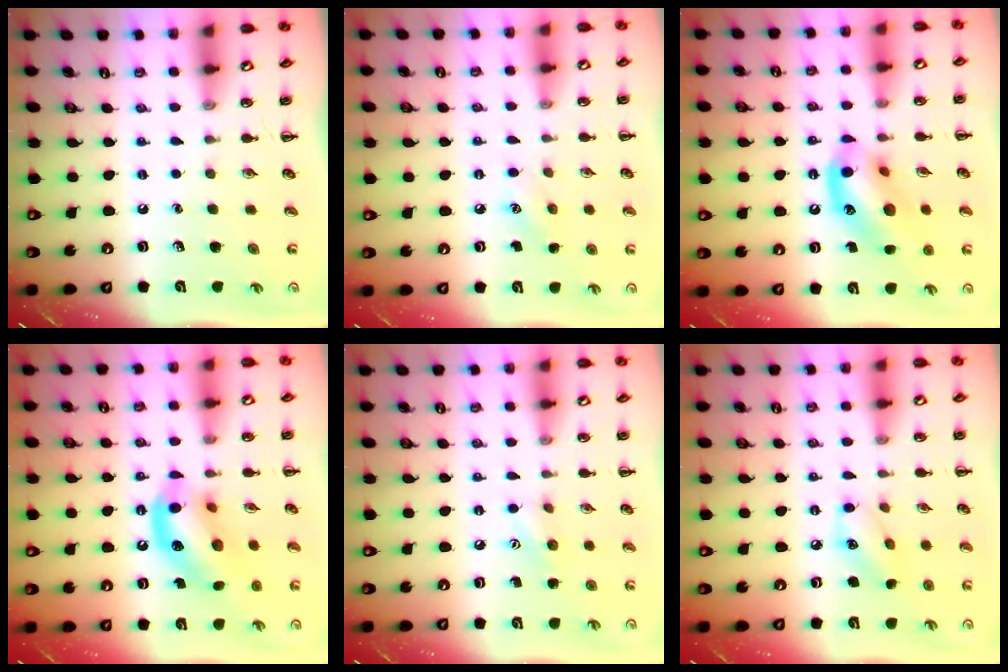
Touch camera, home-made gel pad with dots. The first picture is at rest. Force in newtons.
{"total": 5.5, "press": 5.3, "slide": 1.5}
{"total": 13.9, "press": 13.7, "slide": 2.2}
{"total": 14.0, "press": 13.7, "slide": 3.1}
{"total": 7.0, "press": 6.7, "slide": 1.8}
{"total": 7.3, "press": 7.3, "slide": 0.6}